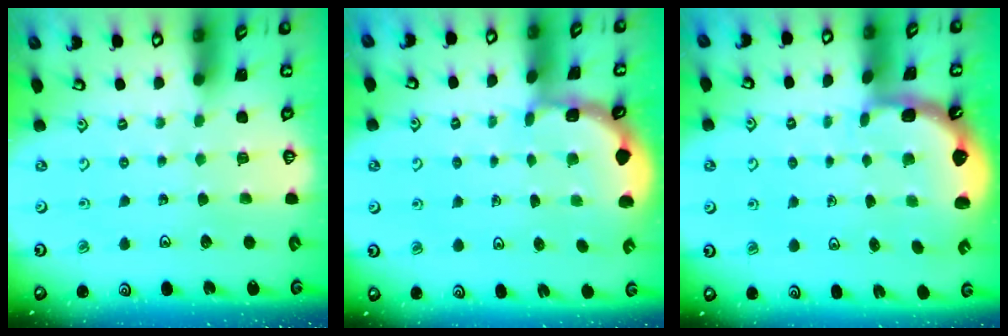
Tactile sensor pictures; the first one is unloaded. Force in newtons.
{"total": 2.0, "press": 2.0, "slide": 0.3}
{"total": 2.4, "press": 1.7, "slide": 1.6}